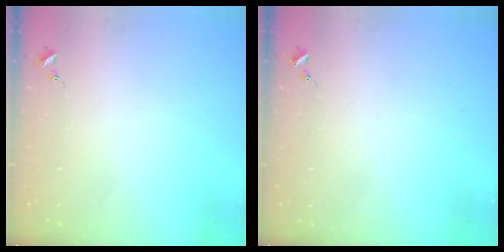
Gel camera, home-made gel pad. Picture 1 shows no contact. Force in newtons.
{"total": 0.0}